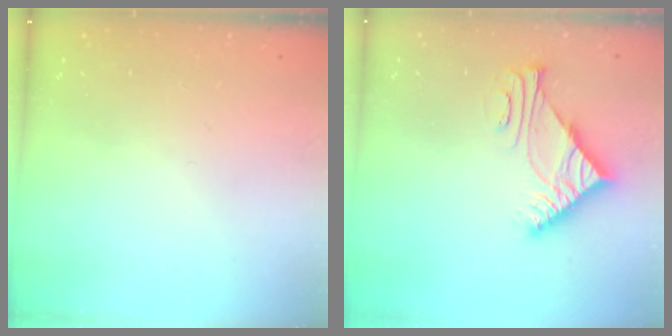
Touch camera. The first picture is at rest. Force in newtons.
{"total": 8.0, "press": 7.9, "slide": 0.8}